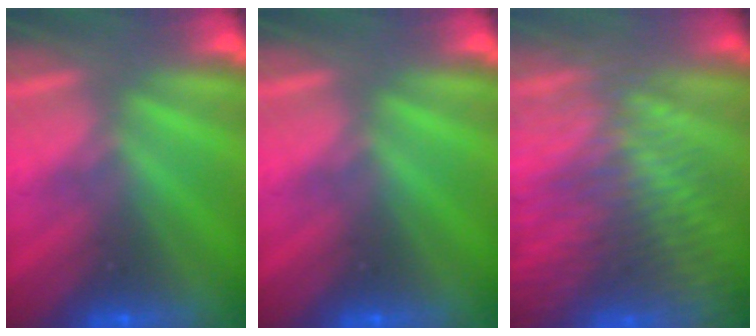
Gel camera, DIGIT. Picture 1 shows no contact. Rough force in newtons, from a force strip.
{"total": 0.0}
{"total": 9.6}